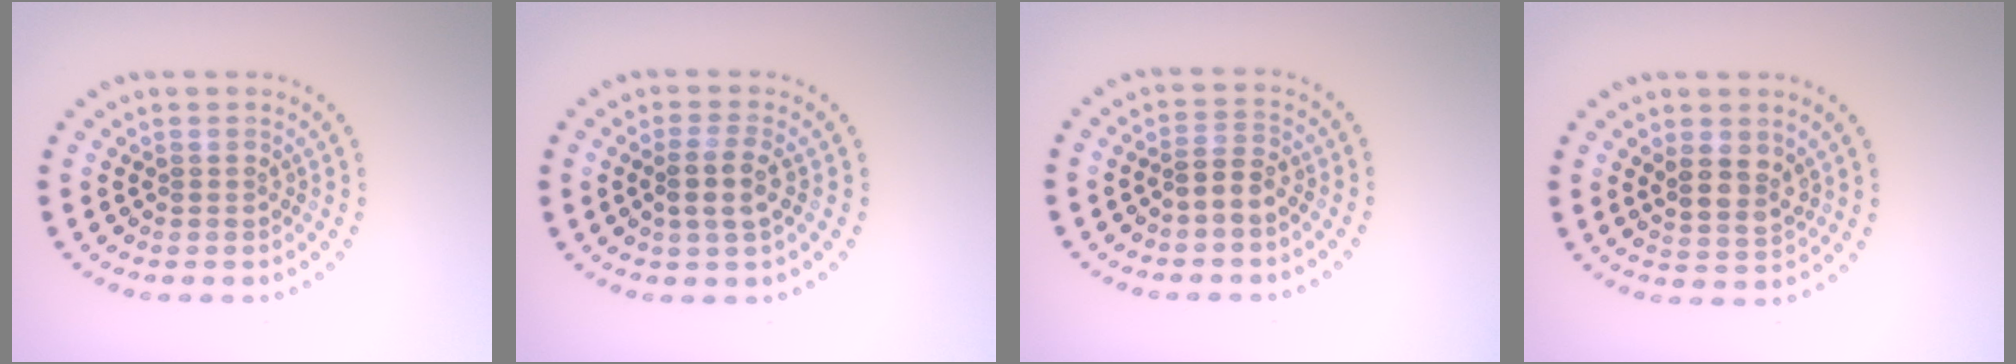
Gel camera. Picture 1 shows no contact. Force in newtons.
{"total": 2.6, "press": 2.3, "slide": 1.1}
{"total": 2.0, "press": 1.8, "slide": 0.8}
{"total": 2.9, "press": 2.6, "slide": 1.2}